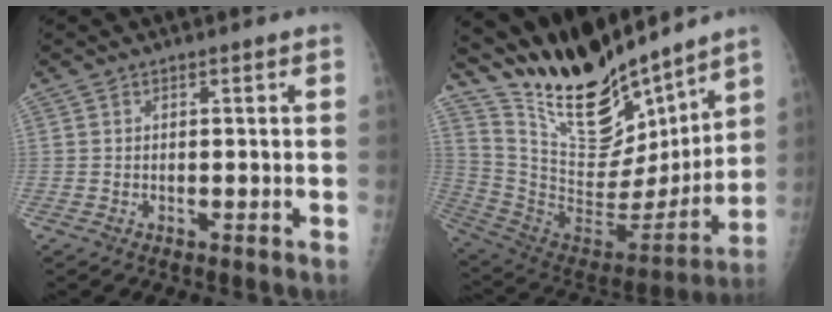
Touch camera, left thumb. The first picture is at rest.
{"total": 23.7, "force": [19.5, 8.1, 10.7], "torque": [-0.148, -0.101, 0.340]}